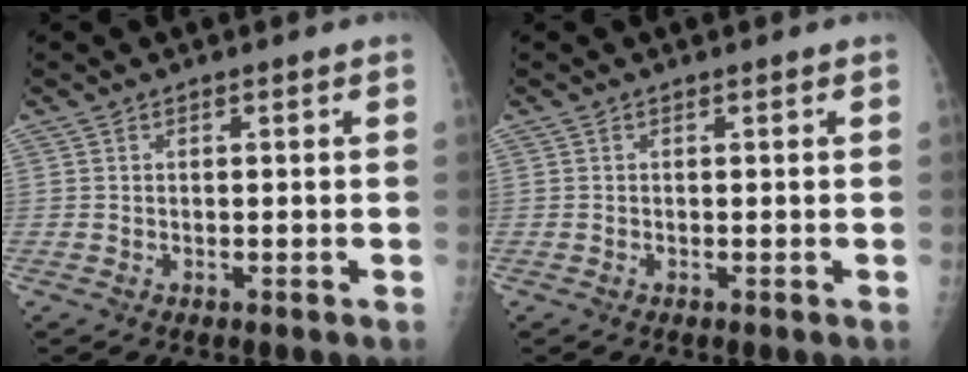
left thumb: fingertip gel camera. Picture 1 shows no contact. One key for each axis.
{"total": 0.0}